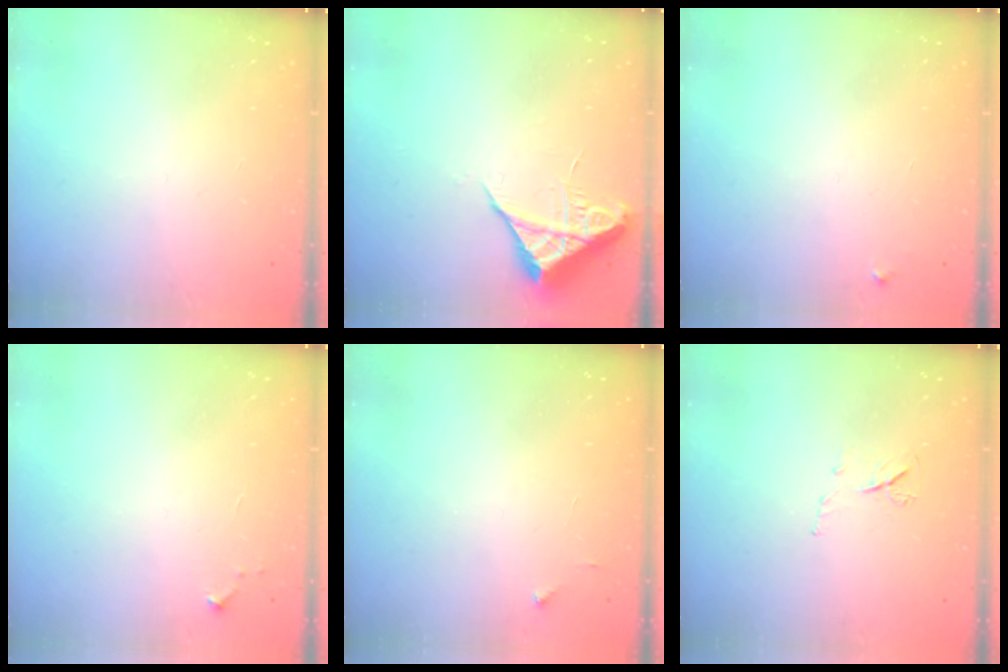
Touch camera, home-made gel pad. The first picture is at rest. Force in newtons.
{"total": 6.7, "press": 6.7, "slide": 0.5}
{"total": 2.3, "press": 2.3, "slide": 0.2}
{"total": 2.6, "press": 2.6, "slide": 0.4}
{"total": 2.0, "press": 2.0, "slide": 0.2}
{"total": 4.7, "press": 4.6, "slide": 0.8}